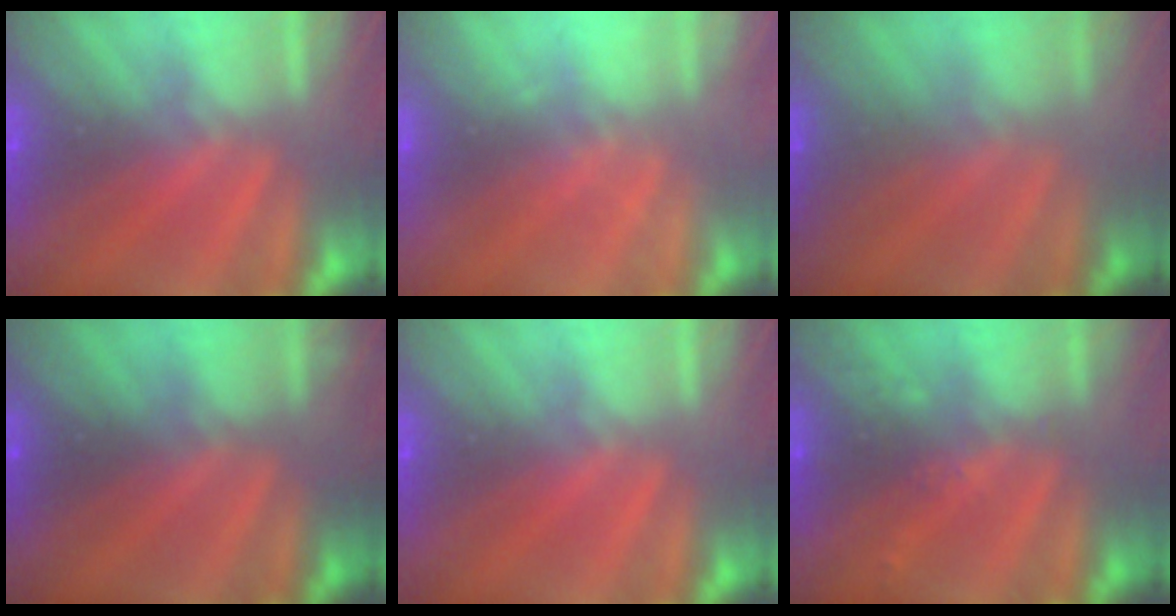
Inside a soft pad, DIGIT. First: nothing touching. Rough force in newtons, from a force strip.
{"total": 2.3}
{"total": 2.9}
{"total": 2.5}
{"total": 0.0}
{"total": 3.0}